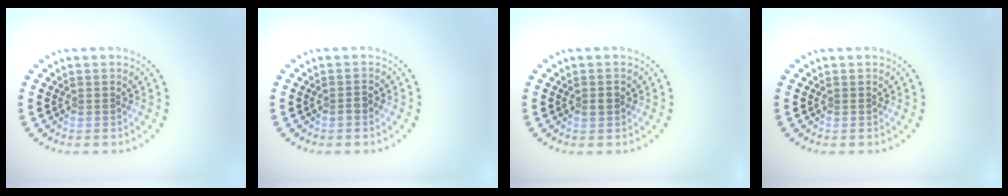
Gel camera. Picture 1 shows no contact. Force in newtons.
{"total": 0.9, "press": 0.8, "slide": 0.4}
{"total": 1.0, "press": 1.0, "slide": 0.1}
{"total": 0.0}